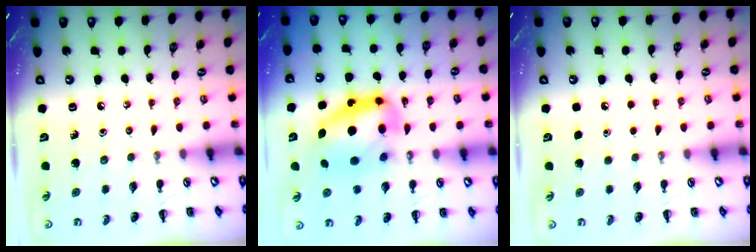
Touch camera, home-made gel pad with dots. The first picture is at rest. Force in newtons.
{"total": 13.6, "press": 13.2, "slide": 3.3}
{"total": 1.8, "press": 1.7, "slide": 0.1}